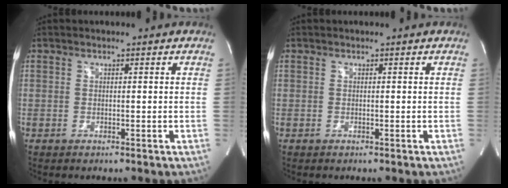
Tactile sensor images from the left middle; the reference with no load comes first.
{"total": 0.0}